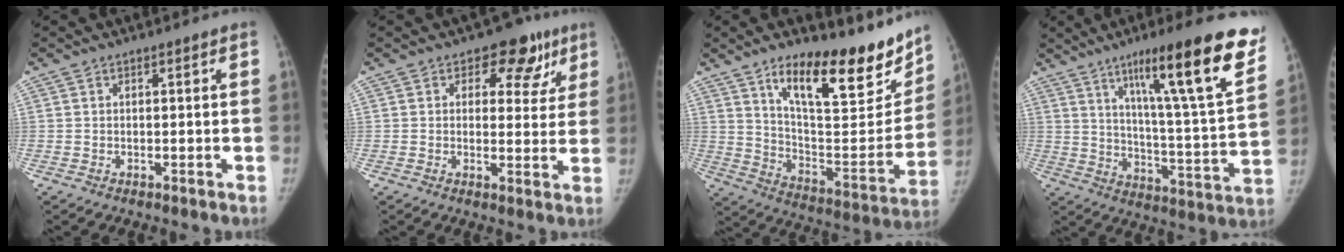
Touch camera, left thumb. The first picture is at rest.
{"total": 8.8, "force": [4.6, 5.8, 4.8], "torque": [-0.003, -0.011, 0.052]}
{"total": 25.5, "force": [17.1, 8.5, 16.9], "torque": [-0.198, -0.089, 0.268]}
{"total": 25.0, "force": [13.9, 3.2, 20.5], "torque": [-0.280, -0.049, 0.211]}